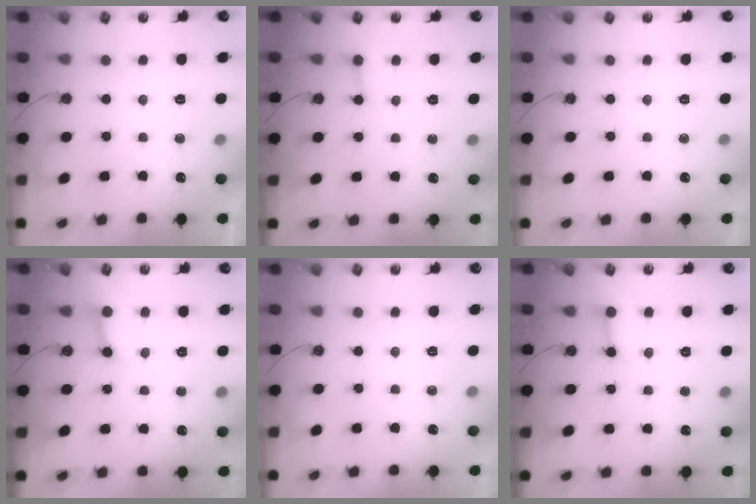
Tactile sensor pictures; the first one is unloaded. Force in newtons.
{"total": 2.7, "press": 2.7, "slide": 0.2}
{"total": 0.0}
{"total": 3.5, "press": 3.4, "slide": 0.3}
{"total": 0.0}
{"total": 4.5, "press": 4.5, "slide": 0.3}